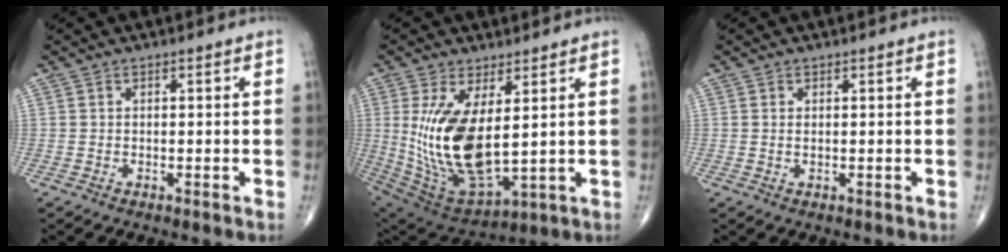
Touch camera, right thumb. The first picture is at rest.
{"total": 17.0, "force": [2.1, 7.3, 15.2], "torque": [-0.303, -0.030, 0.065]}
{"total": 0.6, "force": [0.2, 0.1, 0.5], "torque": [-0.009, -0.001, 0.003]}